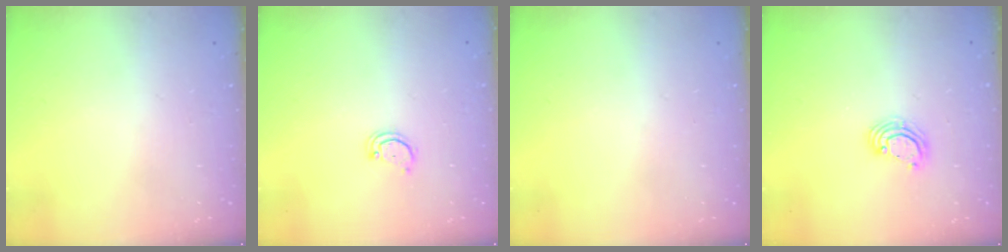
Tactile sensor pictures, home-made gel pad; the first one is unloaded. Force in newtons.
{"total": 2.2, "press": 2.2, "slide": 0.2}
{"total": 0.0}
{"total": 3.5, "press": 3.5, "slide": 0.2}